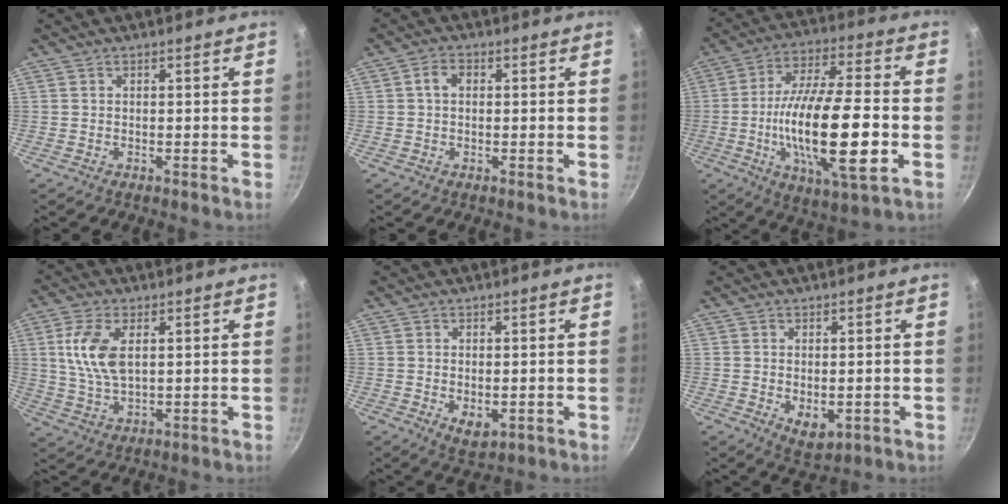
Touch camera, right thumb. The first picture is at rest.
{"total": 2.1, "force": [0.4, 1.4, 1.4], "torque": [-0.020, 0.005, 0.005]}
{"total": 21.8, "force": [-4.1, 6.6, 20.4], "torque": [-0.360, 0.015, -0.077]}
{"total": 9.6, "force": [2.4, 5.1, 7.8], "torque": [-0.154, -0.007, 0.049]}
{"total": 4.3, "force": [-0.6, 2.6, 3.4], "torque": [-0.051, -0.014, -0.002]}
{"total": 5.2, "force": [-0.6, 3.3, 4.0], "torque": [-0.056, -0.013, 0.001]}